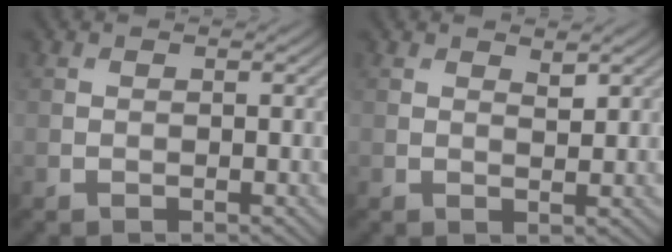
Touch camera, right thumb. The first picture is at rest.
{"total": 1.5, "force": [1.2, 0.4, 0.9], "torque": [-0.017, -0.004, 0.022]}